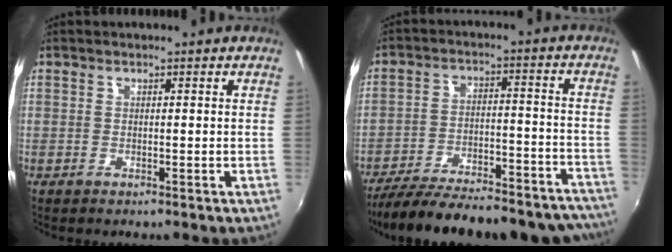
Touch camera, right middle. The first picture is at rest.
{"total": 28.9, "force": [-25.4, 7.5, 11.6], "torque": [-0.204, -0.007, -0.328]}